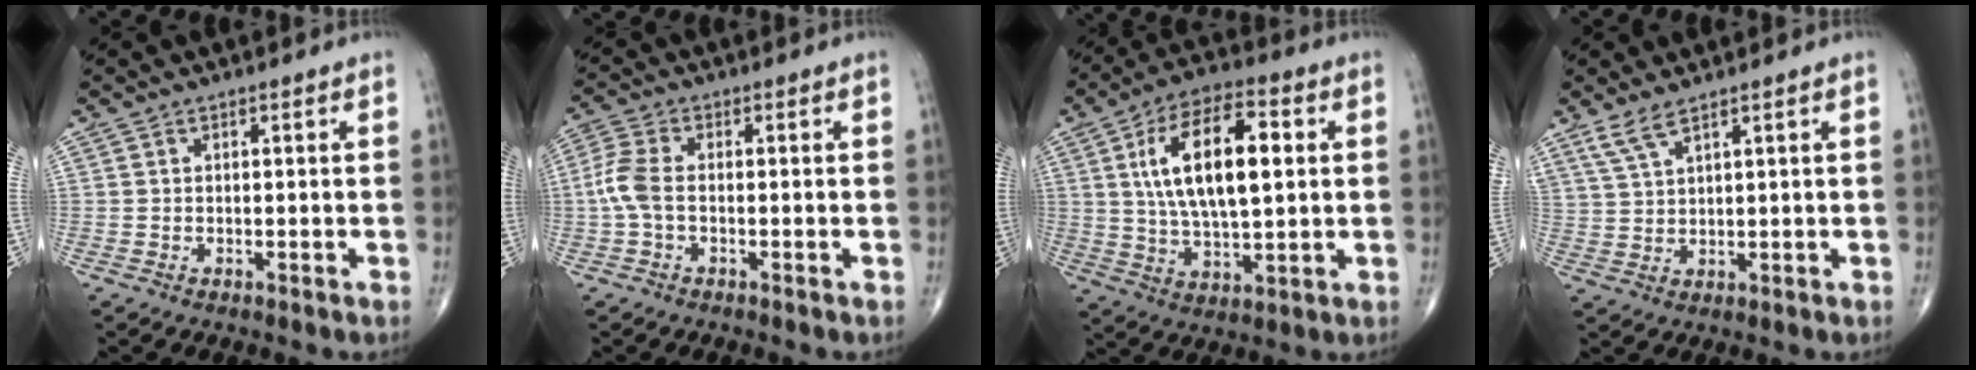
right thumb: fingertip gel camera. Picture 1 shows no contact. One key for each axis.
{"total": 5.1, "fx": -0.7, "fy": 2.6, "fz": 4.4, "tx": -0.119, "ty": 0.012, "tz": -0.023}
{"total": 17.4, "fx": 3.4, "fy": 7.8, "fz": 15.2, "tx": -0.258, "ty": 0.005, "tz": 0.059}
{"total": 4.1, "fx": 3.1, "fy": 0.9, "fz": 2.6, "tx": -0.064, "ty": -0.010, "tz": 0.072}